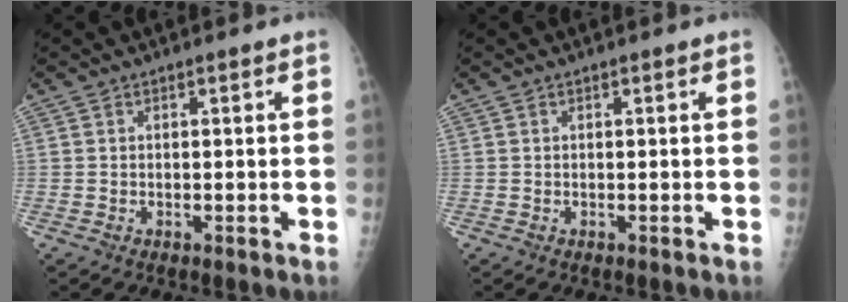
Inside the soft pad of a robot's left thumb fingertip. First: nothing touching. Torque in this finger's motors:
{"motor_torque": [-0.06, 0.09, -0.17, 0.02, -0.02]}